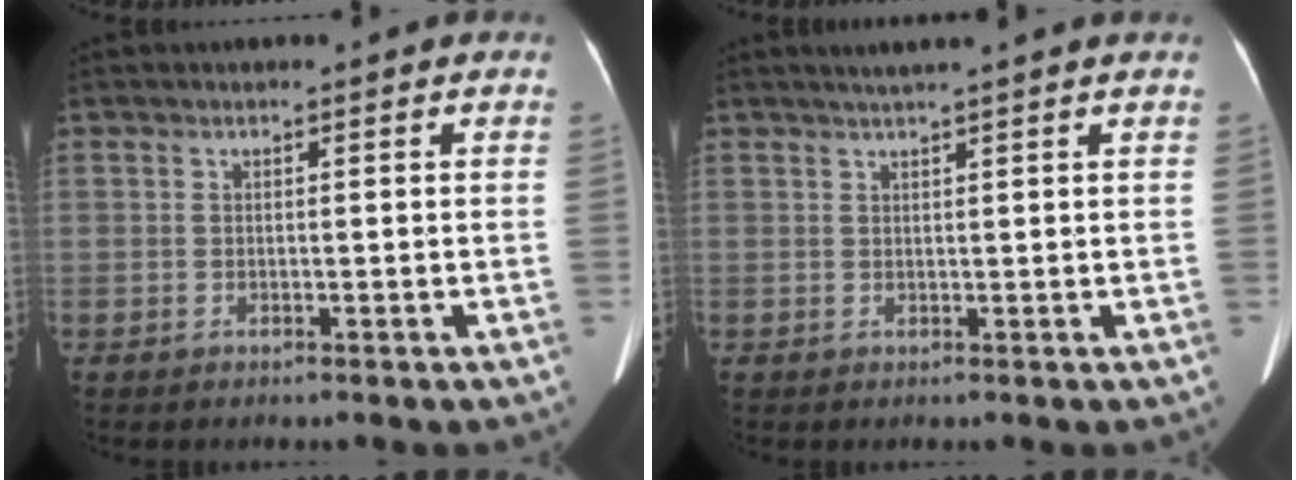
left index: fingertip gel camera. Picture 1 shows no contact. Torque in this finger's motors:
{"motor_torque": [0.38, -0.19, -0.01, 0.04]}